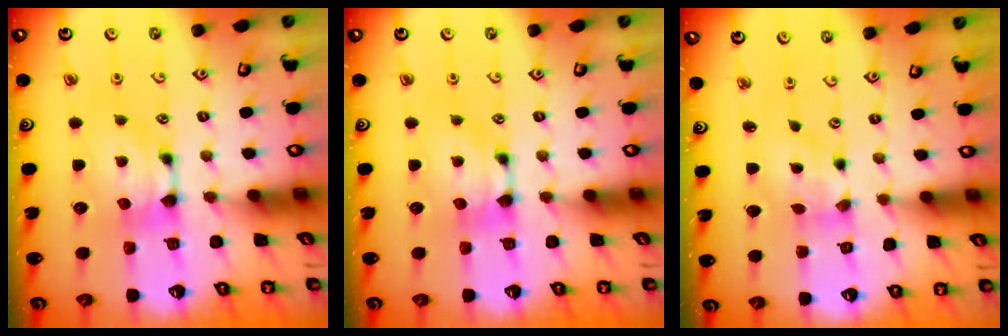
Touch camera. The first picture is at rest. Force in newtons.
{"total": 0.0}
{"total": 2.4, "press": 1.9, "slide": 1.4}